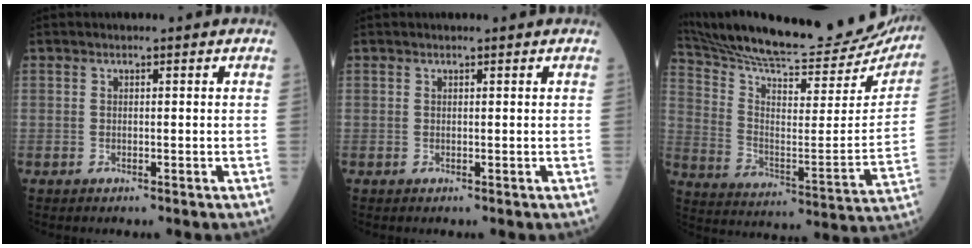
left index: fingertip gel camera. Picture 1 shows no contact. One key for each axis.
{"total": 0.7, "fx": 0.7, "fy": 0.1, "fz": 0.1, "tx": -0.010, "ty": 0.002, "tz": 0.008}
{"total": 28.9, "fx": 26.7, "fy": 3.7, "fz": 10.4, "tx": -0.182, "ty": -0.091, "tz": 0.364}